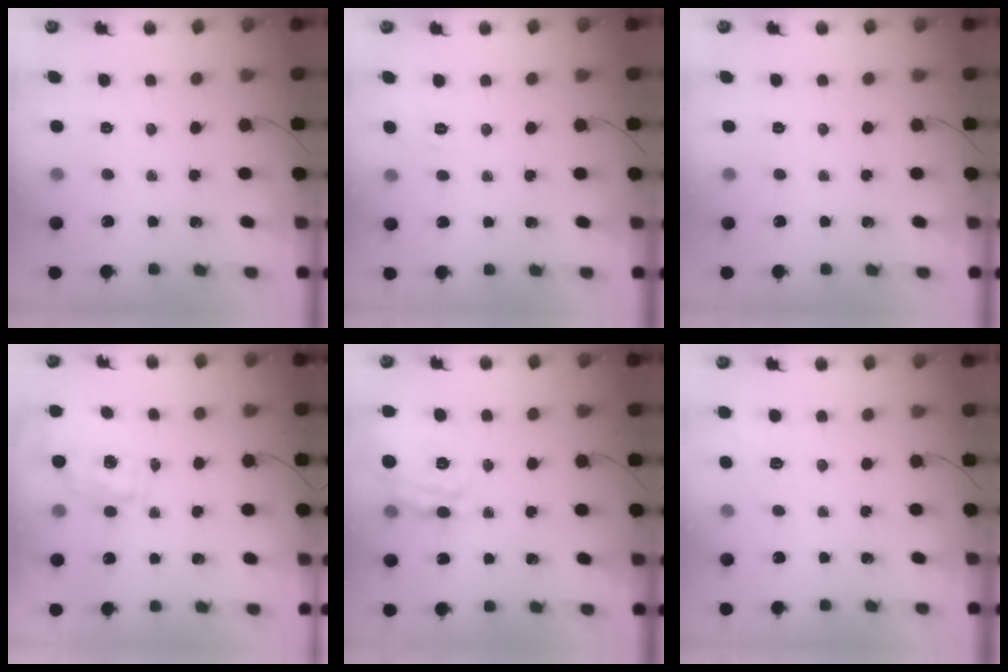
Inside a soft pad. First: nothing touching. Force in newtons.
{"total": 2.7, "press": 2.0, "slide": 1.8}
{"total": 0.0}
{"total": 1.7, "press": 1.6, "slide": 0.5}
{"total": 9.6, "press": 9.4, "slide": 1.8}
{"total": 7.0, "press": 6.6, "slide": 2.3}